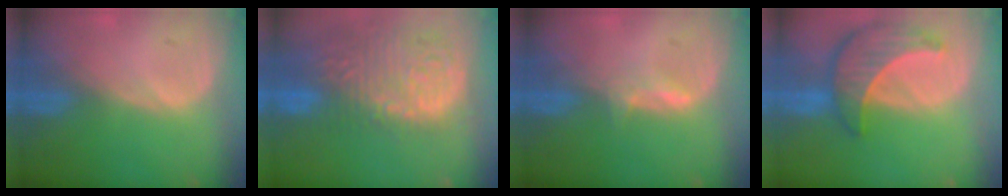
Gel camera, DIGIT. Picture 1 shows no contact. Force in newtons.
{"total": 15.4, "press": 12.7, "slide": 8.7}
{"total": 2.1, "press": 2.0, "slide": 0.4}
{"total": 8.7, "press": 7.9, "slide": 3.7}